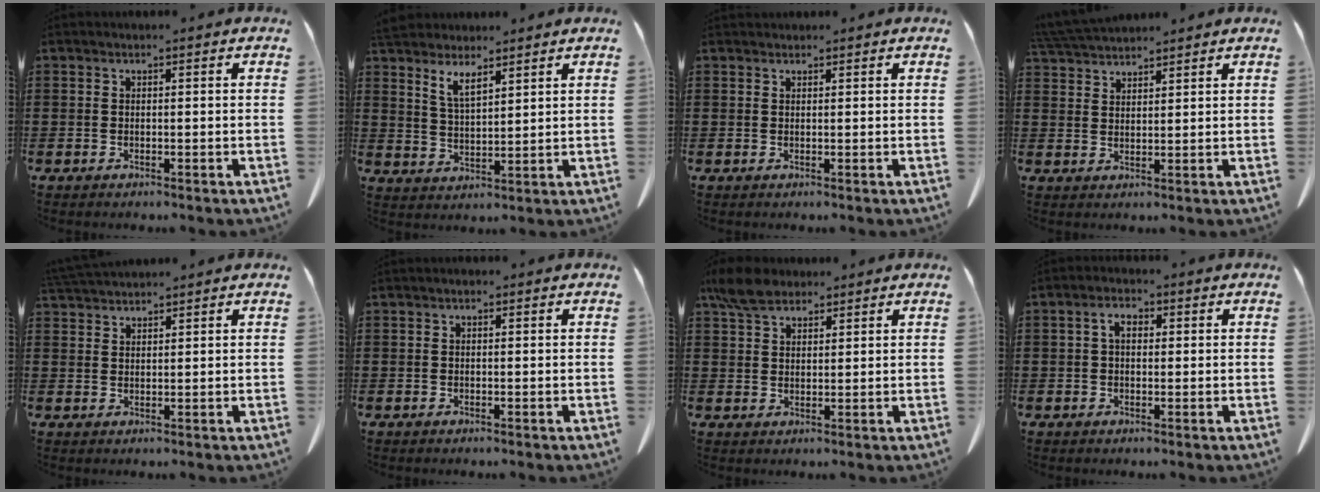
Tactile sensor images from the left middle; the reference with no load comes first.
{"total": 5.3, "force": [4.2, 1.4, 2.8], "torque": [-0.068, -0.009, 0.076]}
{"total": 0.7, "force": [0.7, 0.2, 0.0], "torque": [-0.001, 0.000, 0.013]}
{"total": 4.4, "force": [4.3, 0.5, 1.0], "torque": [-0.033, -0.010, 0.082]}
{"total": 2.8, "force": [2.8, 0.2, 0.4], "torque": [-0.017, -0.004, 0.054]}
{"total": 0.0}
{"total": 5.6, "force": [4.3, 2.6, 2.6], "torque": [-0.065, 0.002, 0.083]}
{"total": 3.1, "force": [0.6, 1.7, 2.5], "torque": [-0.053, 0.011, 0.009]}